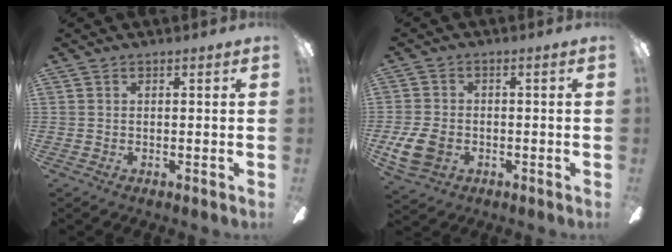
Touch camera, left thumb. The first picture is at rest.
{"total": 7.6, "force": [-2.4, 5.4, 4.8], "torque": [-0.098, 0.006, -0.042]}